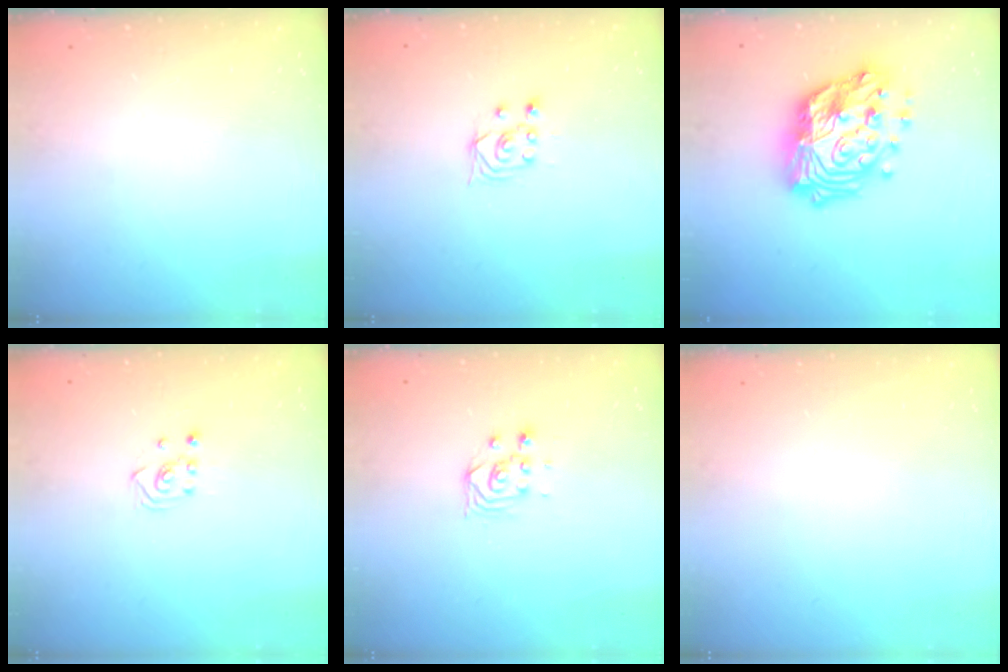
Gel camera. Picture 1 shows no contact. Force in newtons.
{"total": 2.5, "press": 2.2, "slide": 1.2}
{"total": 20.7, "press": 20.7, "slide": 1.9}
{"total": 2.5, "press": 2.4, "slide": 0.8}
{"total": 3.4, "press": 3.4, "slide": 0.1}
{"total": 0.0}